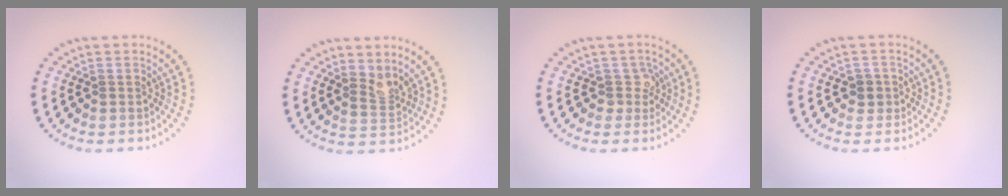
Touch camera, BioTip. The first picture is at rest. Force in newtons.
{"total": 2.0, "press": 1.5, "slide": 1.4}
{"total": 1.9, "press": 1.5, "slide": 1.1}
{"total": 1.4, "press": 1.2, "slide": 0.7}